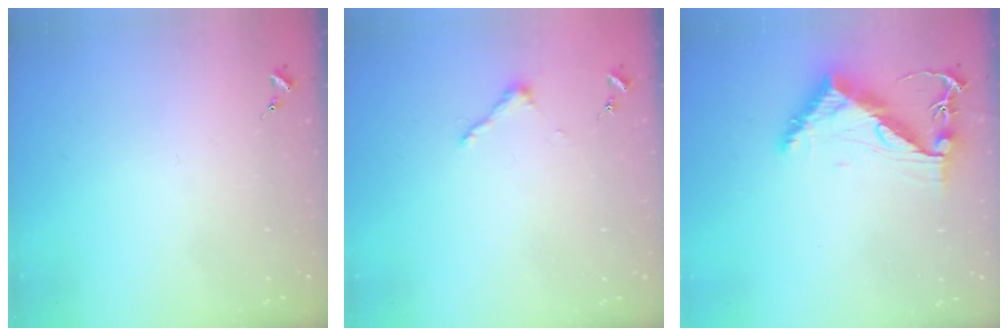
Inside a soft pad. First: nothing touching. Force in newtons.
{"total": 3.4, "press": 3.4, "slide": 0.3}
{"total": 8.6, "press": 8.5, "slide": 1.1}